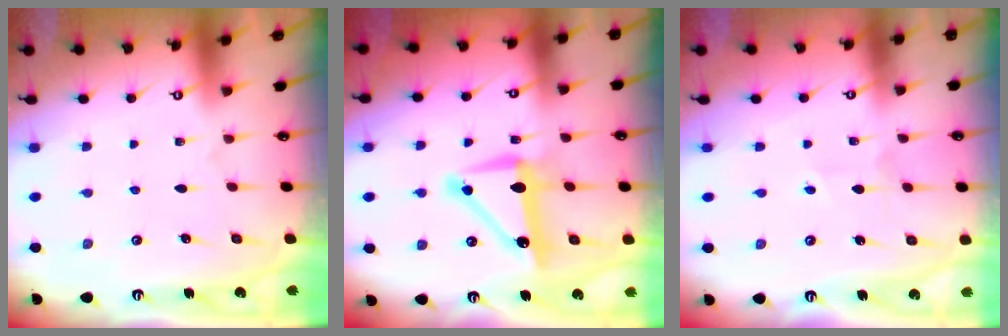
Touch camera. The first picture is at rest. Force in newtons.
{"total": 10.7, "press": 10.7, "slide": 0.2}
{"total": 2.5, "press": 2.4, "slide": 0.6}